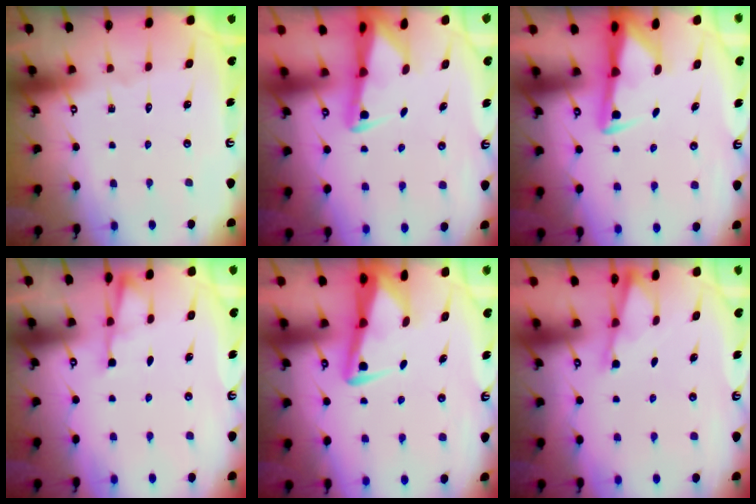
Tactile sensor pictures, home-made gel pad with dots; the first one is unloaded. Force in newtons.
{"total": 2.3, "press": 2.2, "slide": 0.5}
{"total": 2.9, "press": 2.8, "slide": 0.5}
{"total": 3.6, "press": 3.5, "slide": 0.6}
{"total": 4.0, "press": 4.0, "slide": 0.4}
{"total": 1.2, "press": 1.2, "slide": 0.3}